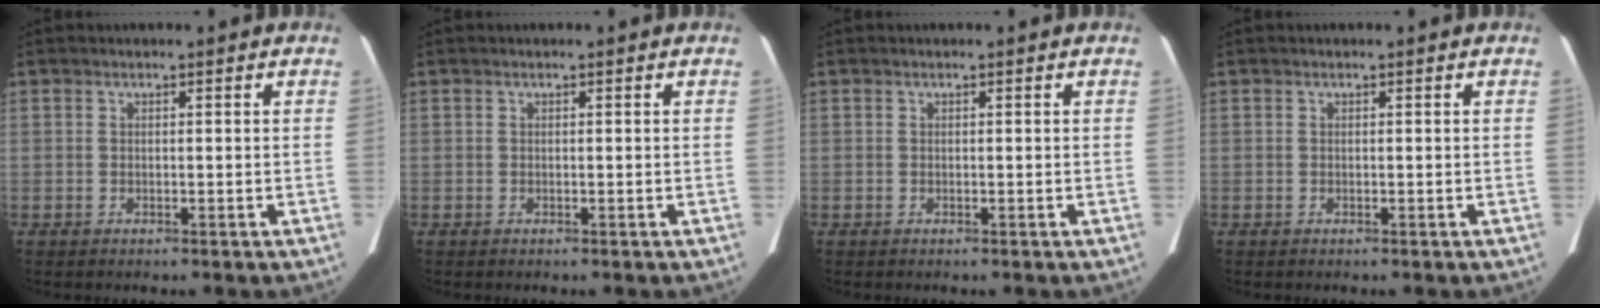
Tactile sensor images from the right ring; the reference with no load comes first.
{"total": 0.0}
{"total": 0.0}
{"total": 0.0}